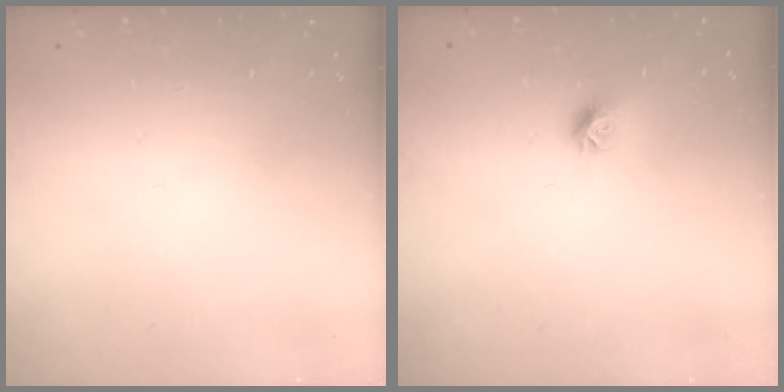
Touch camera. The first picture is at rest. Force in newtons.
{"total": 8.0, "press": 7.9, "slide": 0.6}